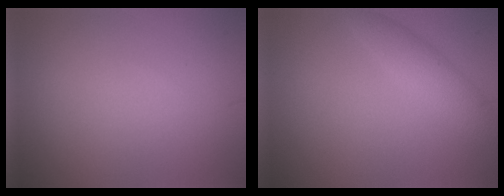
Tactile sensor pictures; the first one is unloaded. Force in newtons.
{"total": 2.3, "press": 2.3, "slide": 0.2}